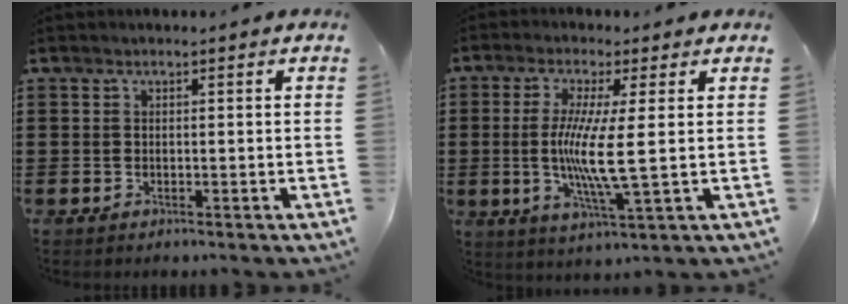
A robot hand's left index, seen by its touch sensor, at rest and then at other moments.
{"total": 8.3, "force": [0.3, 0.4, 8.3], "torque": [-0.168, -0.012, -0.002]}